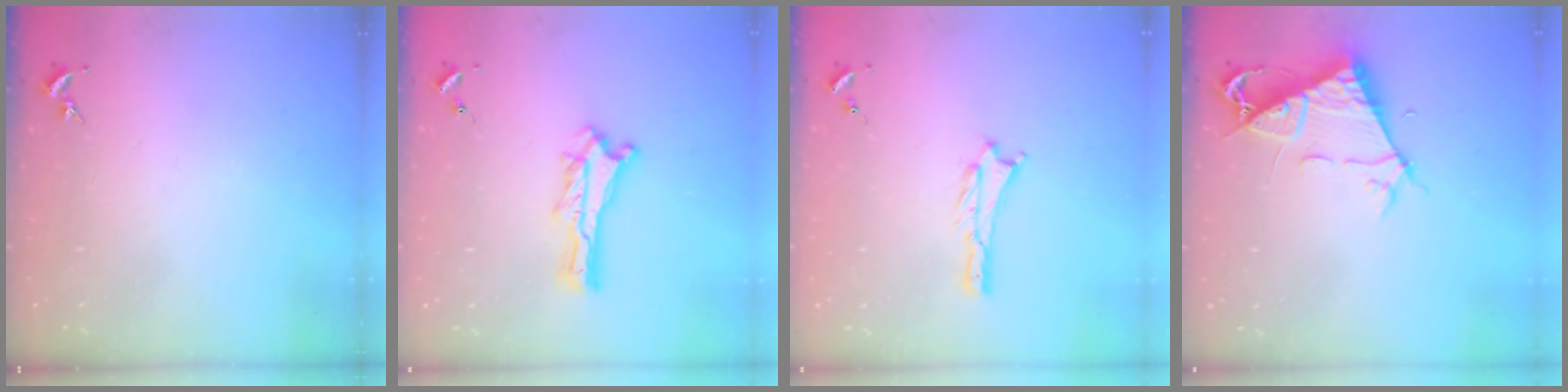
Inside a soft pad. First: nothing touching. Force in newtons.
{"total": 1.2, "press": 1.2, "slide": 0.2}
{"total": 0.9, "press": 0.9, "slide": 0.2}
{"total": 7.1, "press": 7.0, "slide": 0.8}